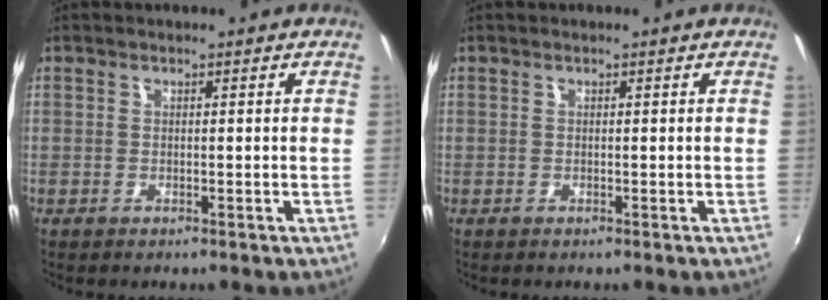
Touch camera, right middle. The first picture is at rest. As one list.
[{"total": 0.0}]